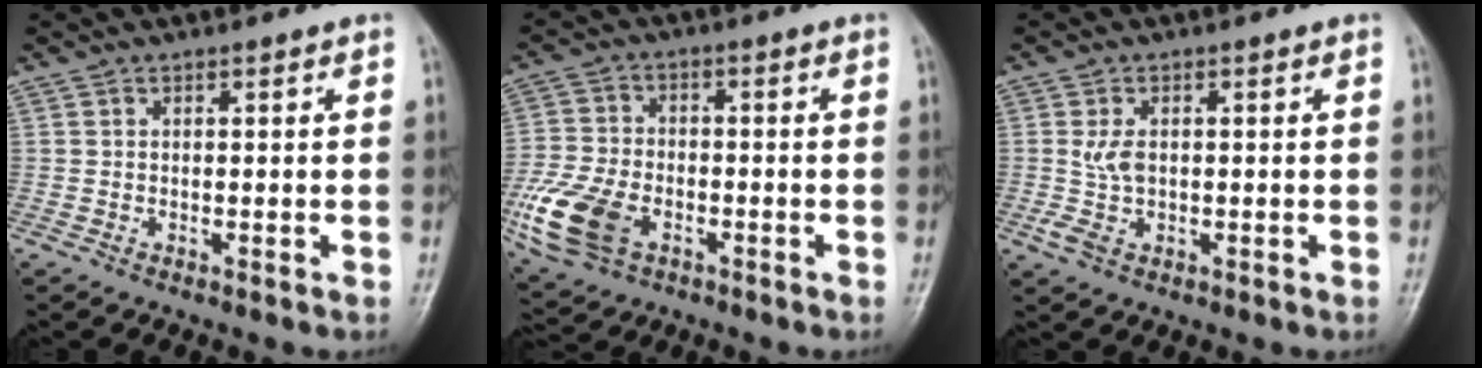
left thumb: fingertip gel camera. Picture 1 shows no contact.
{"total": 12.7, "force": [-4.8, 8.1, 8.6], "torque": [-0.183, 0.004, -0.091]}
{"total": 3.8, "force": [-0.1, 2.3, 3.0], "torque": [-0.064, 0.001, 0.001]}